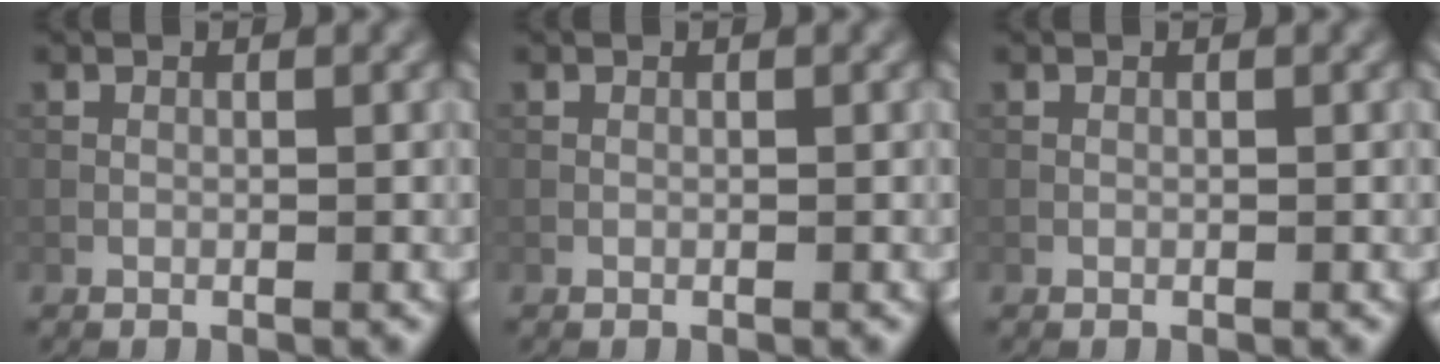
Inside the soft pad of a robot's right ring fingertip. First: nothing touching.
{"total": 0.0}
{"total": 0.0}